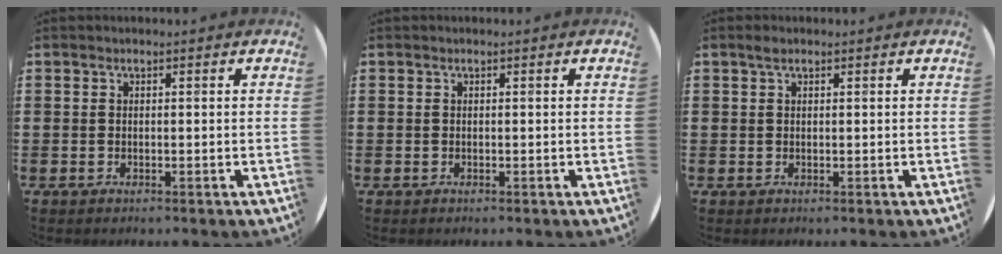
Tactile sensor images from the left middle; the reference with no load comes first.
{"total": 0.0}
{"total": 0.8, "force": [0.6, 0.4, 0.5], "torque": [-0.011, 0.004, 0.010]}